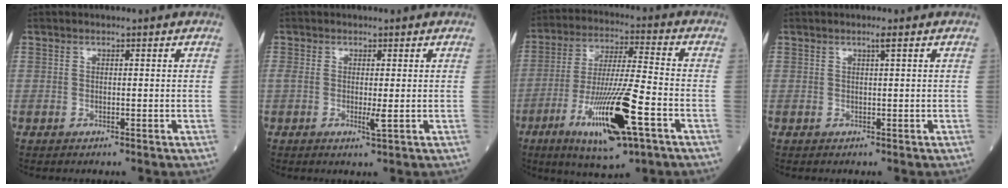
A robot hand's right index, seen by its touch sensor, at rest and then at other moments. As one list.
[{"total": 2.2, "force": [-0.2, 0.3, 2.1], "torque": [-0.041, -0.003, -0.001]}, {"total": 15.9, "force": [-6.7, 1.7, 14.3], "torque": [-0.271, -0.023, -0.112]}, {"total": 0.9, "force": [0.5, -0.3, 0.7], "torque": [-0.019, -0.003, 0.011]}]